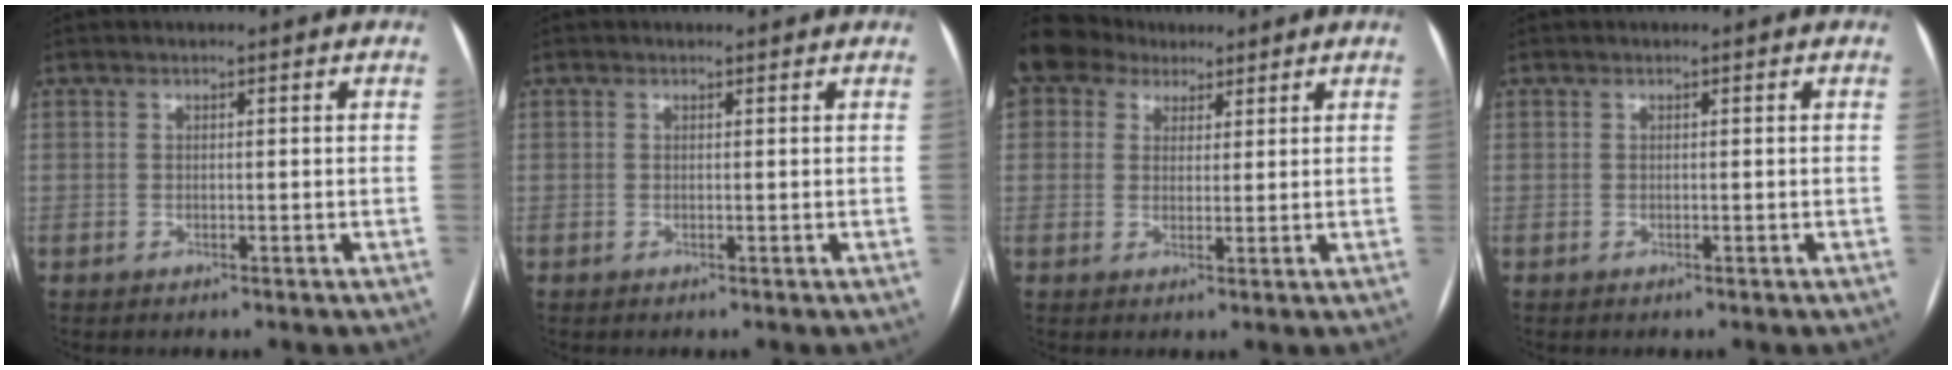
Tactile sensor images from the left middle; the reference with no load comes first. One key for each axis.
{"total": 1.2, "fx": 1.1, "fy": 0.3, "fz": 0.1, "tx": -0.011, "ty": 0.007, "tz": 0.012}
{"total": 11.8, "fx": 7.3, "fy": 8.4, "fz": 3.8, "tx": -0.108, "ty": 0.056, "tz": 0.135}
{"total": 0.0}